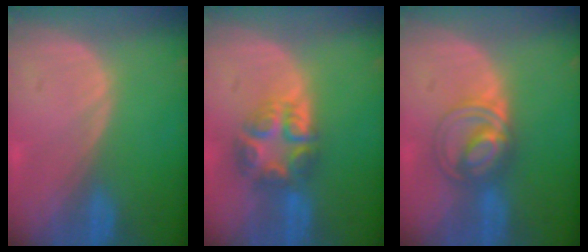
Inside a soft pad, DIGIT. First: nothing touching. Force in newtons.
{"total": 7.6, "press": 6.6, "slide": 3.9}
{"total": 5.8, "press": 5.8, "slide": 0.2}